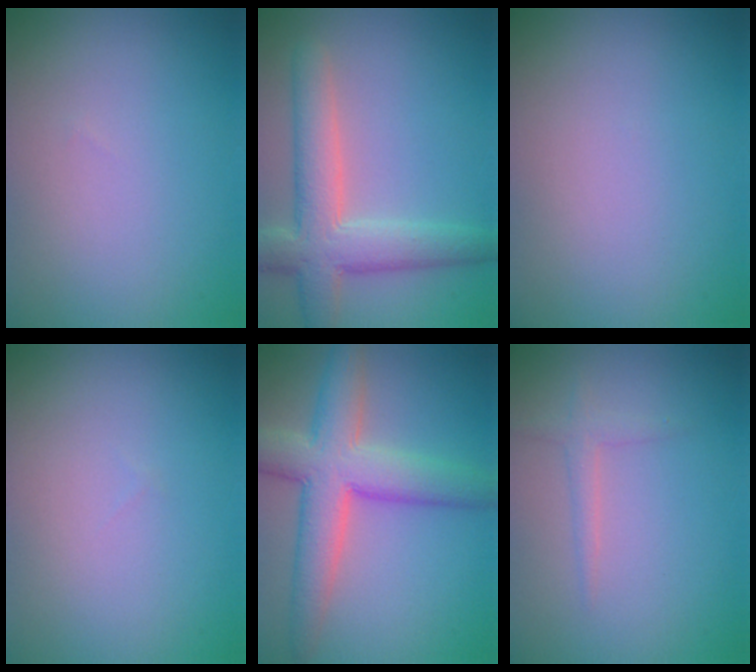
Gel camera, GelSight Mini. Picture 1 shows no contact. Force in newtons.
{"total": 6.0, "press": 6.0, "slide": 0.5}
{"total": 0.0}
{"total": 0.0}
{"total": 7.4, "press": 7.4, "slide": 0.5}
{"total": 1.3, "press": 1.3, "slide": 0.1}